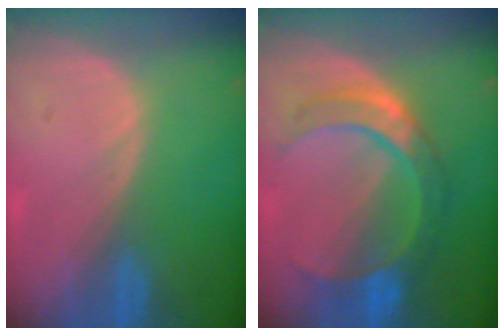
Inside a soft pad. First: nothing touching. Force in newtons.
{"total": 8.0, "press": 8.0, "slide": 0.4}